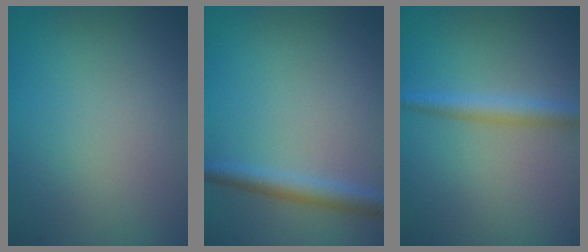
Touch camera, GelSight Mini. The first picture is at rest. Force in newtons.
{"total": 2.4, "press": 2.4, "slide": 0.1}
{"total": 2.2, "press": 2.2, "slide": 0.1}